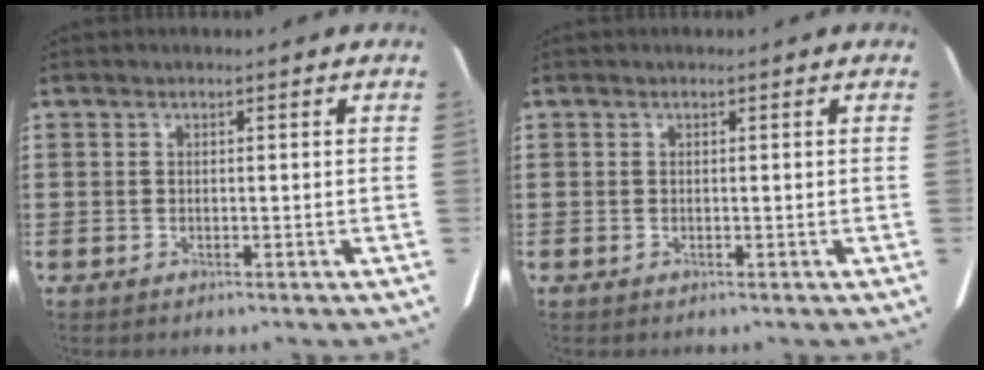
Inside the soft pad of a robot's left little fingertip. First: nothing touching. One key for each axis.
{"total": 0.0}